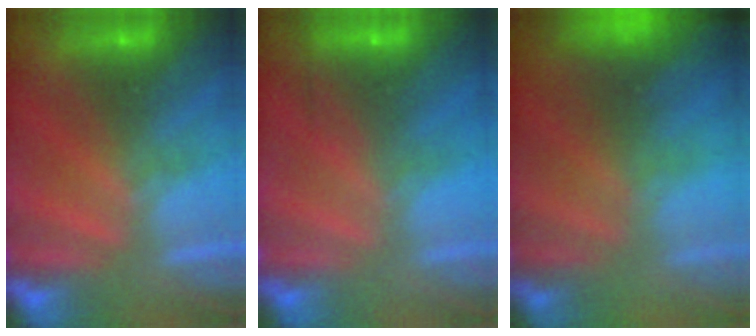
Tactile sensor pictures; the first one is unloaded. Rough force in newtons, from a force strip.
{"total": 2.4}
{"total": 7.0}